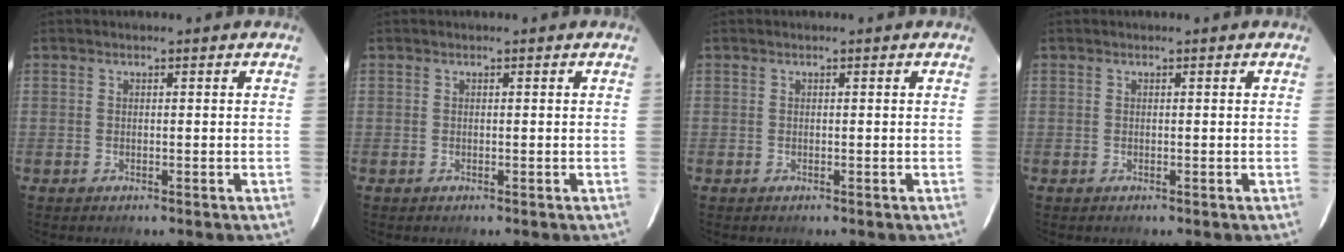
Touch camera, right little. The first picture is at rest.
{"total": 0.0}
{"total": 0.0}
{"total": 0.0}